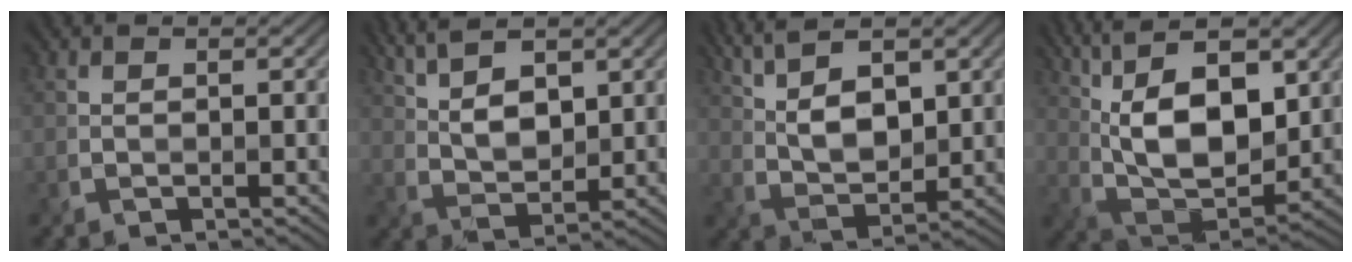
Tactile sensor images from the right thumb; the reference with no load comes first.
{"total": 7.5, "force": [4.3, 2.8, 5.5], "torque": [-0.112, 0.009, 0.089]}
{"total": 9.0, "force": [4.6, 3.4, 6.9], "torque": [-0.144, 0.012, 0.093]}
{"total": 16.2, "force": [6.2, 7.3, 13.0], "torque": [-0.259, 0.027, 0.105]}